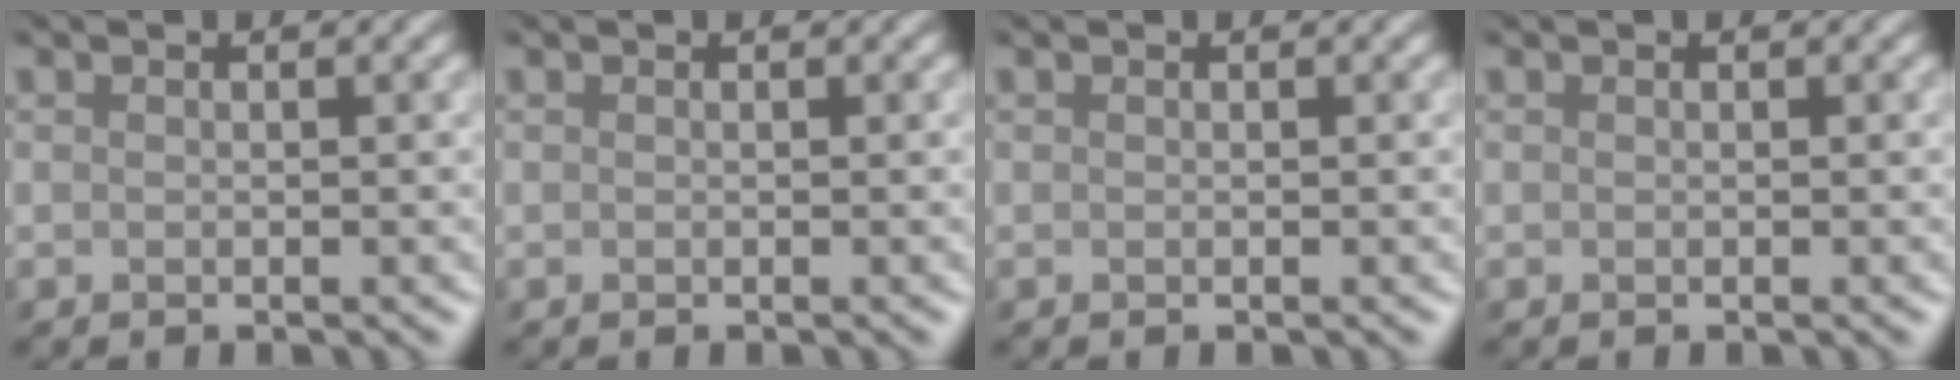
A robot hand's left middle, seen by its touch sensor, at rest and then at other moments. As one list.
[{"total": 0.0}, {"total": 0.0}, {"total": 0.0}]